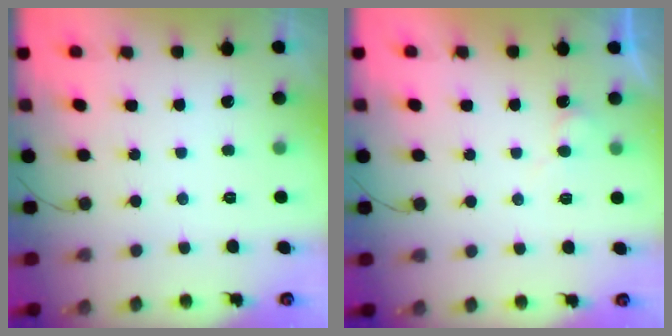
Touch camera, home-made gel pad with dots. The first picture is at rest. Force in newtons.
{"total": 5.9, "press": 5.9, "slide": 0.5}